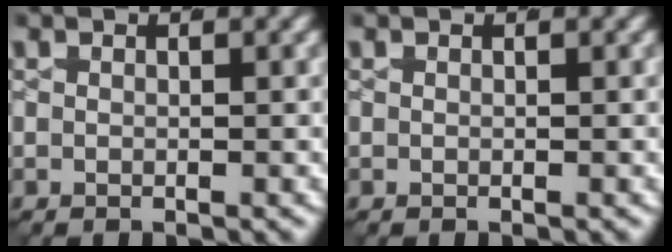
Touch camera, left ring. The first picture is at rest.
{"total": 0.0}